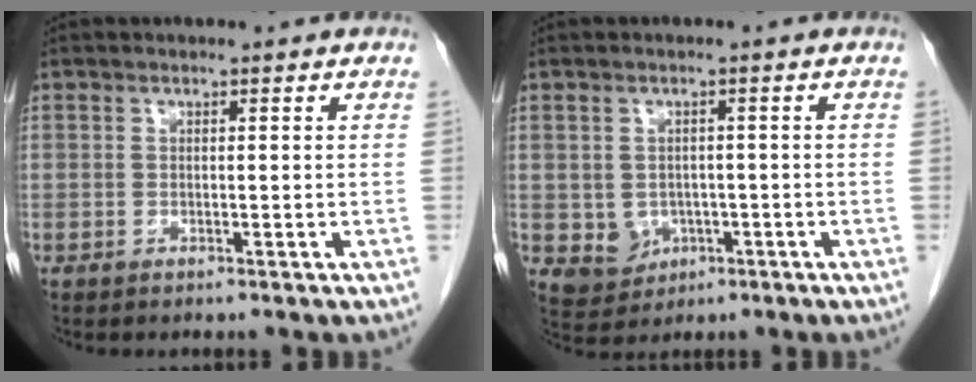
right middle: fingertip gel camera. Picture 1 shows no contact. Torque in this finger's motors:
{"motor_torque": [0.42, -0.25, 0.00, 0.02]}